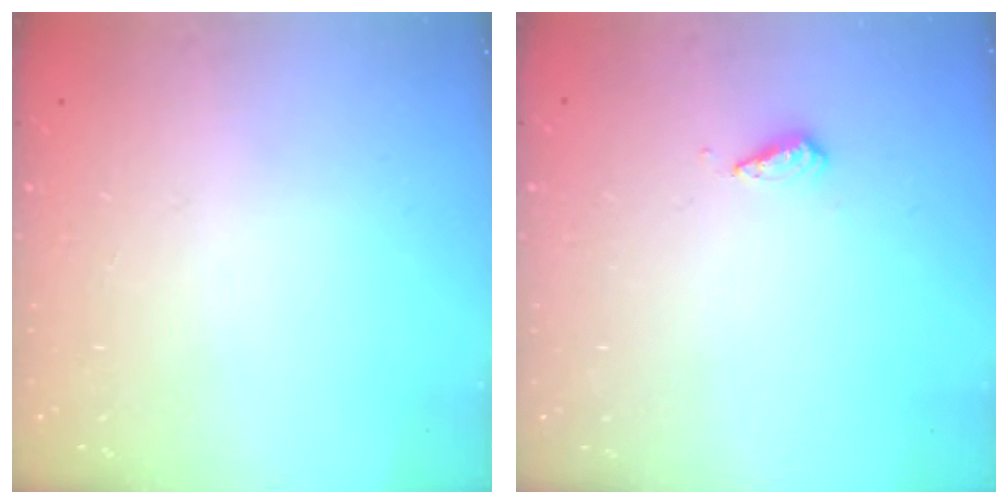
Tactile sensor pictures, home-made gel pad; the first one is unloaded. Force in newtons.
{"total": 2.8, "press": 2.8, "slide": 0.7}